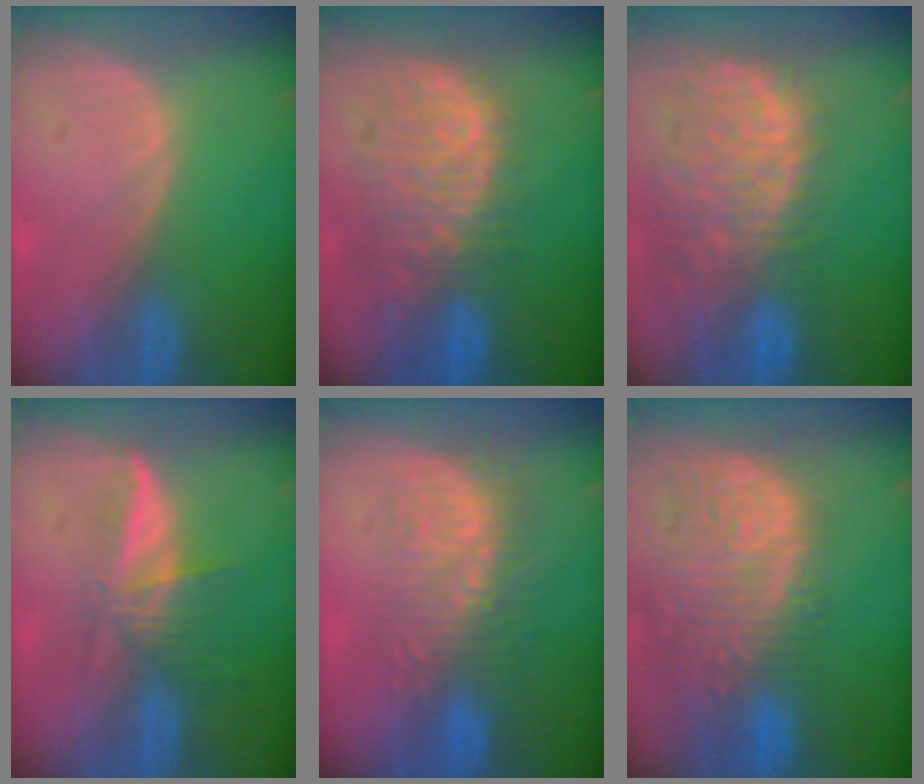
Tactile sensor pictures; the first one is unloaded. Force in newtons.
{"total": 11.4, "press": 9.7, "slide": 5.9}
{"total": 13.5, "press": 11.1, "slide": 7.8}
{"total": 6.0, "press": 5.3, "slide": 2.8}
{"total": 8.7, "press": 8.4, "slide": 2.5}
{"total": 14.4, "press": 11.8, "slide": 8.2}